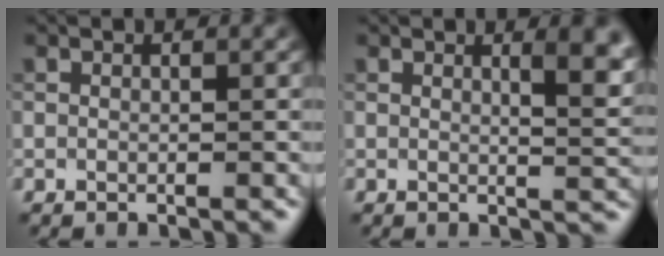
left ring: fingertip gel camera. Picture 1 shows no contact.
{"total": 4.4, "force": [2.0, 1.6, 3.5], "torque": [-0.027, 0.002, 0.025]}